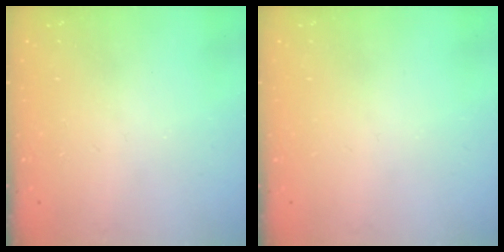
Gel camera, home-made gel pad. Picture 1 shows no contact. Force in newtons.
{"total": 0.0}